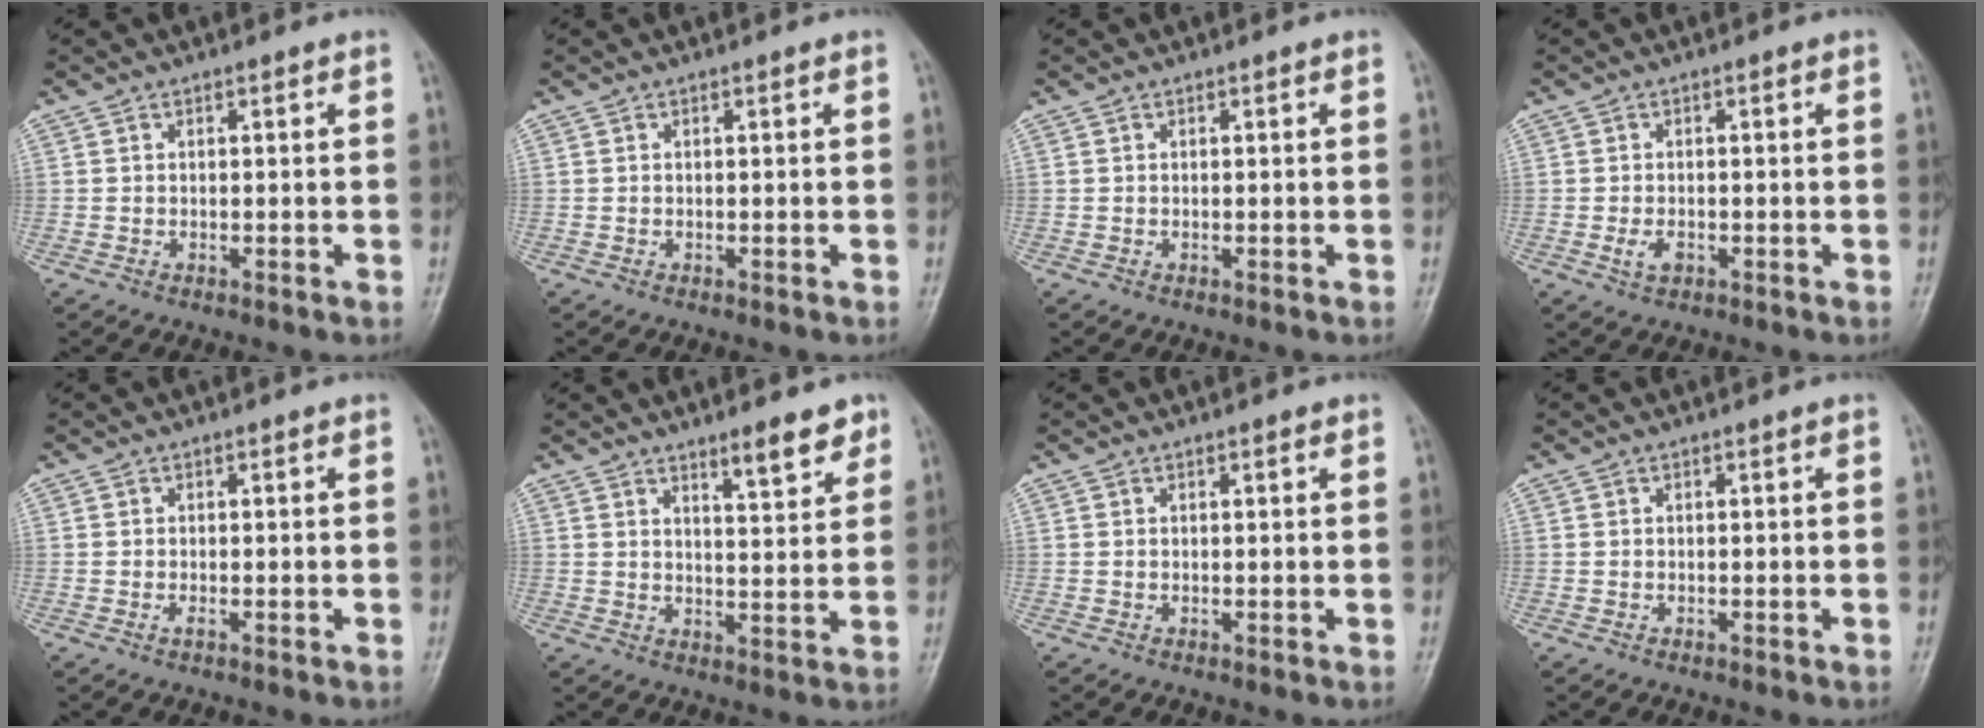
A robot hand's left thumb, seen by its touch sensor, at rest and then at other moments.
{"total": 0.0}
{"total": 0.0}
{"total": 2.3, "force": [-0.8, 1.4, 1.7], "torque": [-0.033, -0.001, -0.014]}
{"total": 0.7, "force": [-0.1, 0.2, 0.7], "torque": [-0.010, -0.001, -0.002]}
{"total": 6.6, "force": [4.7, 1.5, 4.3], "torque": [-0.048, -0.034, 0.068]}
{"total": 0.7, "force": [0.4, 0.2, 0.5], "torque": [-0.008, 0.000, 0.004]}
{"total": 0.0}